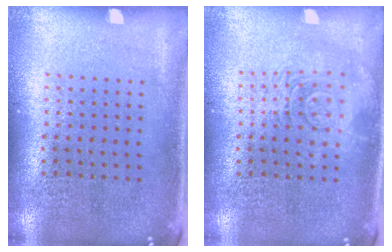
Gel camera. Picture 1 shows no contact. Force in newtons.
{"total": 2.8, "press": 2.8, "slide": 0.5}